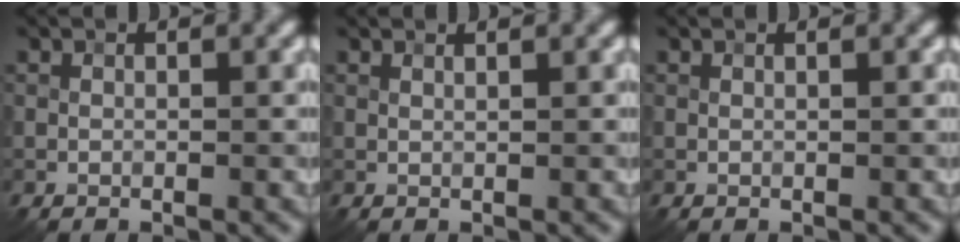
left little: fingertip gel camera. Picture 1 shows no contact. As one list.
[{"total": 1.2, "force": [0.9, 0.3, 0.7], "torque": [-0.005, -0.003, 0.005]}, {"total": 0.6, "force": [0.4, 0.1, 0.4], "torque": [-0.005, -0.001, 0.002]}]